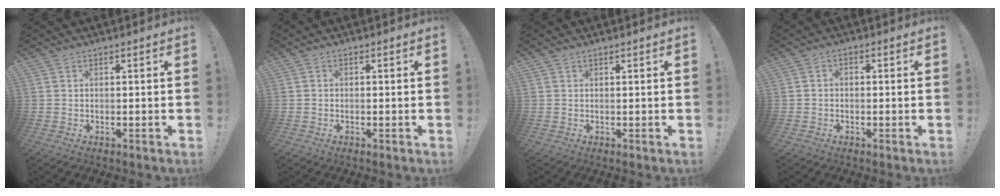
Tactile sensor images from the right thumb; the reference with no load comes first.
{"total": 0.6, "force": [-0.4, 0.4, 0.3], "torque": [-0.004, 0.002, -0.008]}
{"total": 0.0}
{"total": 1.6, "force": [-1.1, 0.9, 0.7], "torque": [-0.010, 0.008, -0.021]}